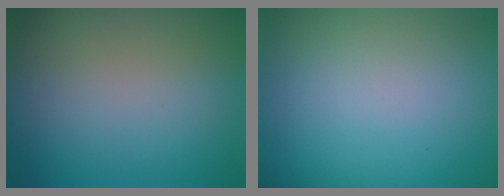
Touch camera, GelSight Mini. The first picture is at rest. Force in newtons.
{"total": 0.0}